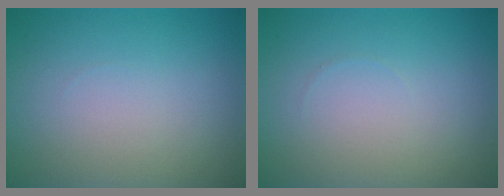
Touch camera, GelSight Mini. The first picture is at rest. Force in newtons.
{"total": 0.0}